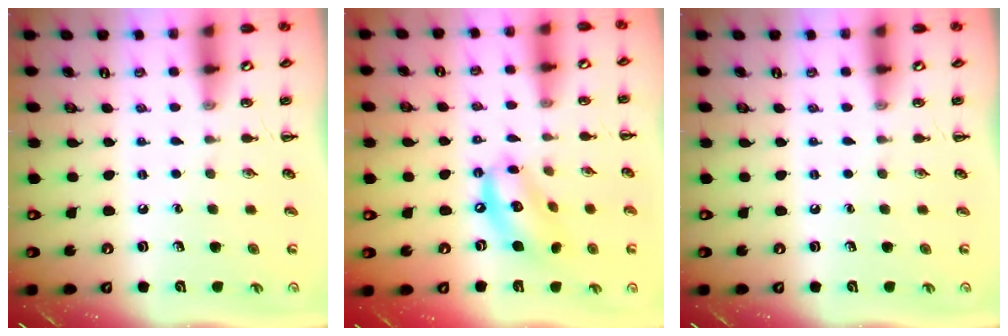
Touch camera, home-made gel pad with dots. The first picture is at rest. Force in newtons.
{"total": 12.5, "press": 12.3, "slide": 2.2}
{"total": 0.0}